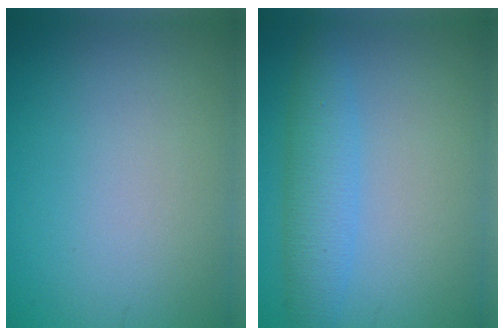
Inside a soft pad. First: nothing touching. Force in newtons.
{"total": 3.8, "press": 3.8, "slide": 0.1}